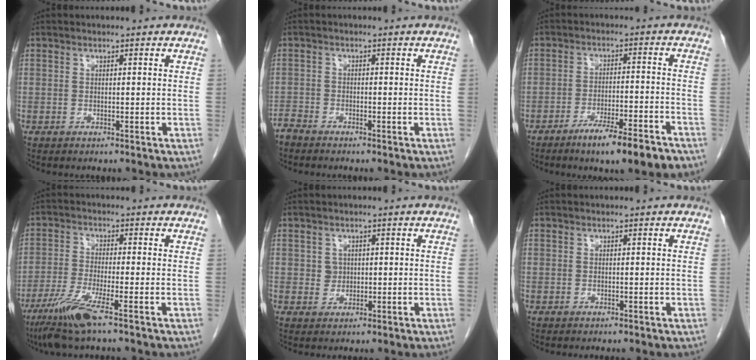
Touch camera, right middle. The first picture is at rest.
{"total": 2.1, "force": [-2.0, 0.3, 0.3], "torque": [-0.002, -0.004, -0.038]}
{"total": 9.7, "force": [-6.7, 0.6, 7.0], "torque": [-0.103, -0.016, -0.103]}
{"total": 7.5, "force": [-4.6, -0.3, 6.0], "torque": [-0.123, -0.025, -0.092]}
{"total": 1.7, "force": [0.4, 1.6, 0.4], "torque": [-0.006, -0.001, 0.008]}
{"total": 0.0}